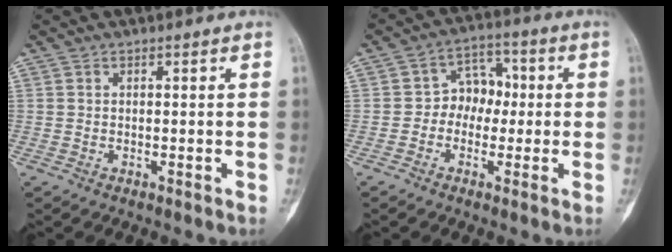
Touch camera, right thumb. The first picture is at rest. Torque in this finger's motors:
{"motor_torque": [0.61, 0.57, 0.29, -0.34, 0.00]}